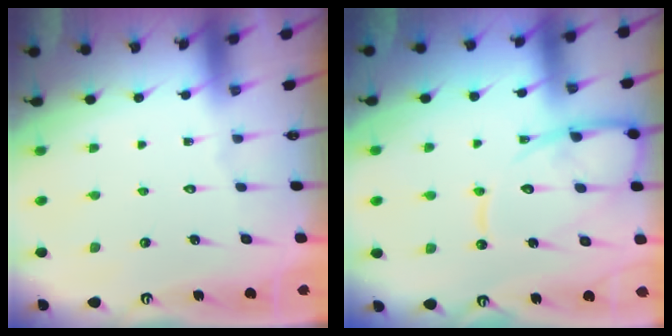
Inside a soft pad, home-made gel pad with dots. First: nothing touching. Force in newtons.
{"total": 12.9, "press": 12.9, "slide": 1.1}